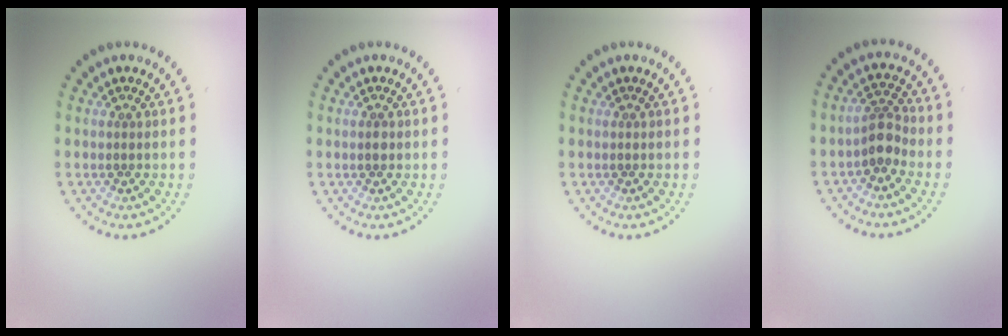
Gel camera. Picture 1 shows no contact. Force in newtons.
{"total": 0.8, "press": 0.8, "slide": 0.1}
{"total": 0.0}
{"total": 2.4, "press": 1.9, "slide": 1.4}